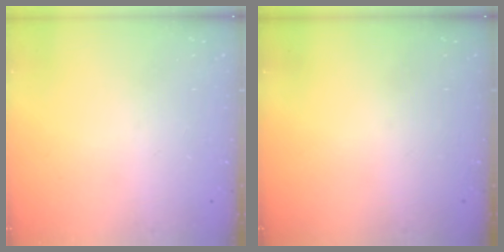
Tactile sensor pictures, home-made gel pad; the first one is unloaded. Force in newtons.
{"total": 0.0}